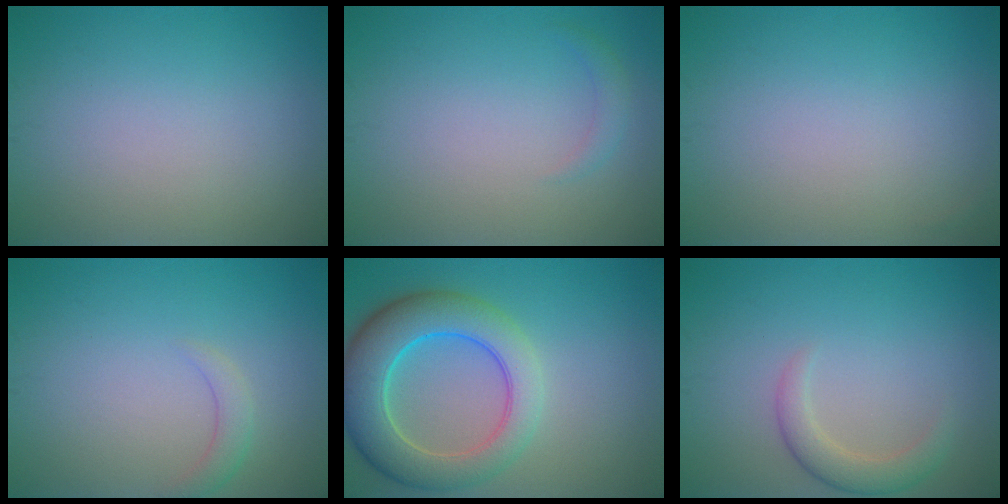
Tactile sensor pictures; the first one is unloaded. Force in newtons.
{"total": 1.0, "press": 1.0, "slide": 0.1}
{"total": 0.0}
{"total": 1.5, "press": 1.5, "slide": 0.2}
{"total": 7.2, "press": 7.2, "slide": 0.6}
{"total": 2.5, "press": 2.5, "slide": 0.2}